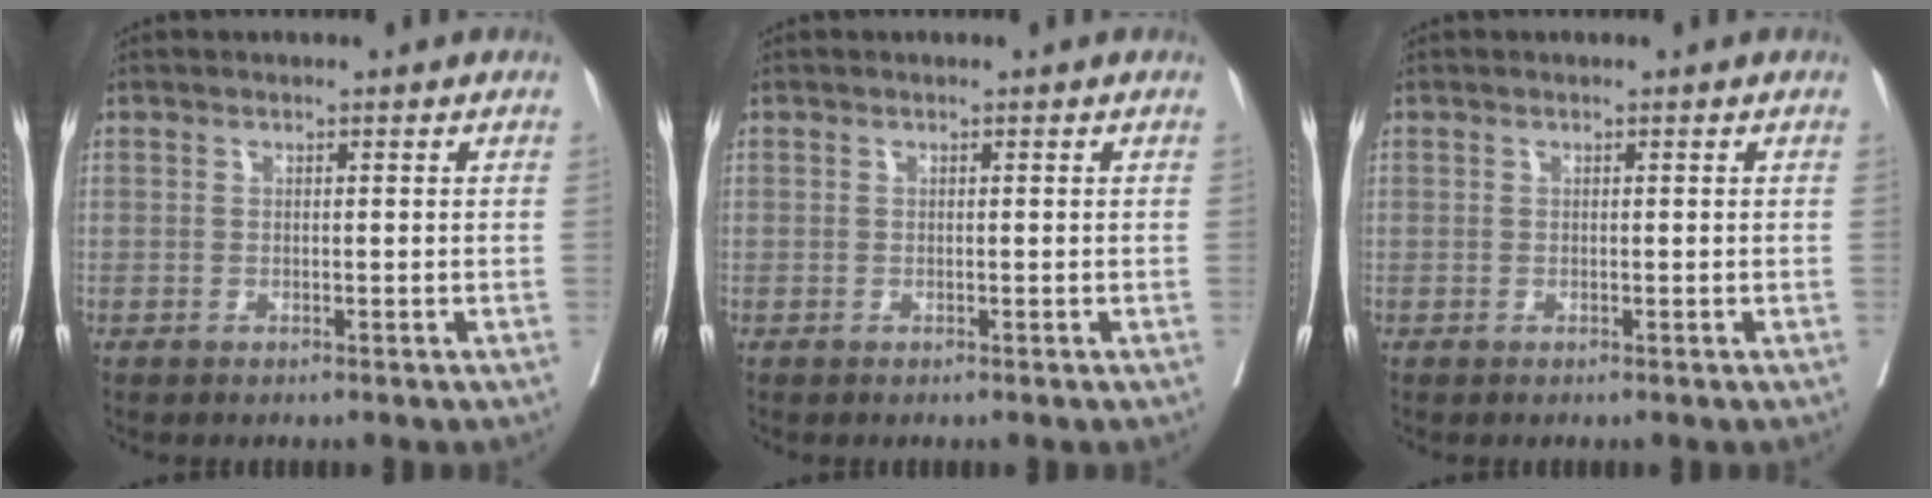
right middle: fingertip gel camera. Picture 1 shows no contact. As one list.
[{"total": 0.0}, {"total": 0.0}]